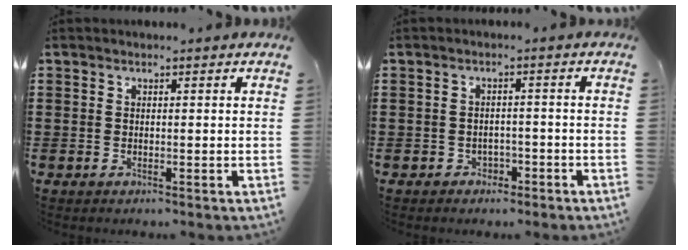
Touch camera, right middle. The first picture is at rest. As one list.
[{"total": 1.6, "force": [-1.3, 0.8, 0.1], "torque": [-0.010, 0.000, -0.031]}]